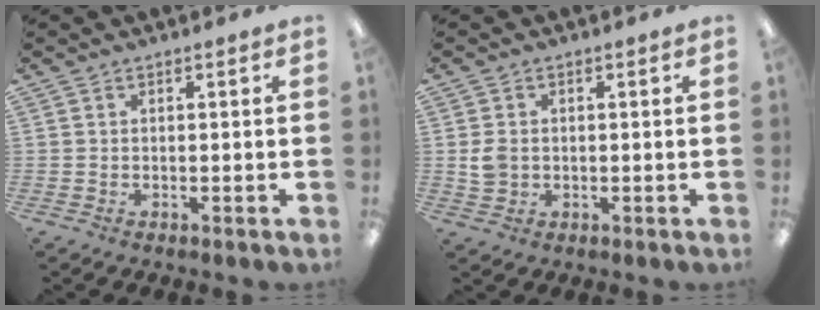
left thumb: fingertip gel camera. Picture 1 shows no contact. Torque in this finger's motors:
{"motor_torque": [-0.35, 0.10, 0.26, -0.28, 0.03]}